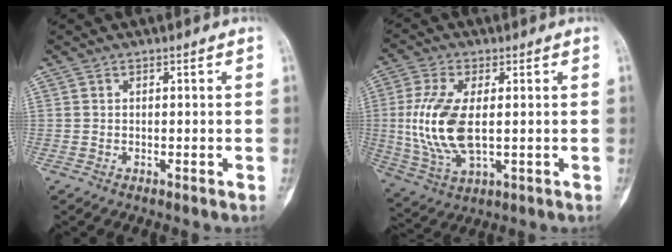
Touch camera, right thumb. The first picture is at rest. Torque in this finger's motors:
{"motor_torque": [1.59, 1.45, 0.89, -0.86, 0.43]}